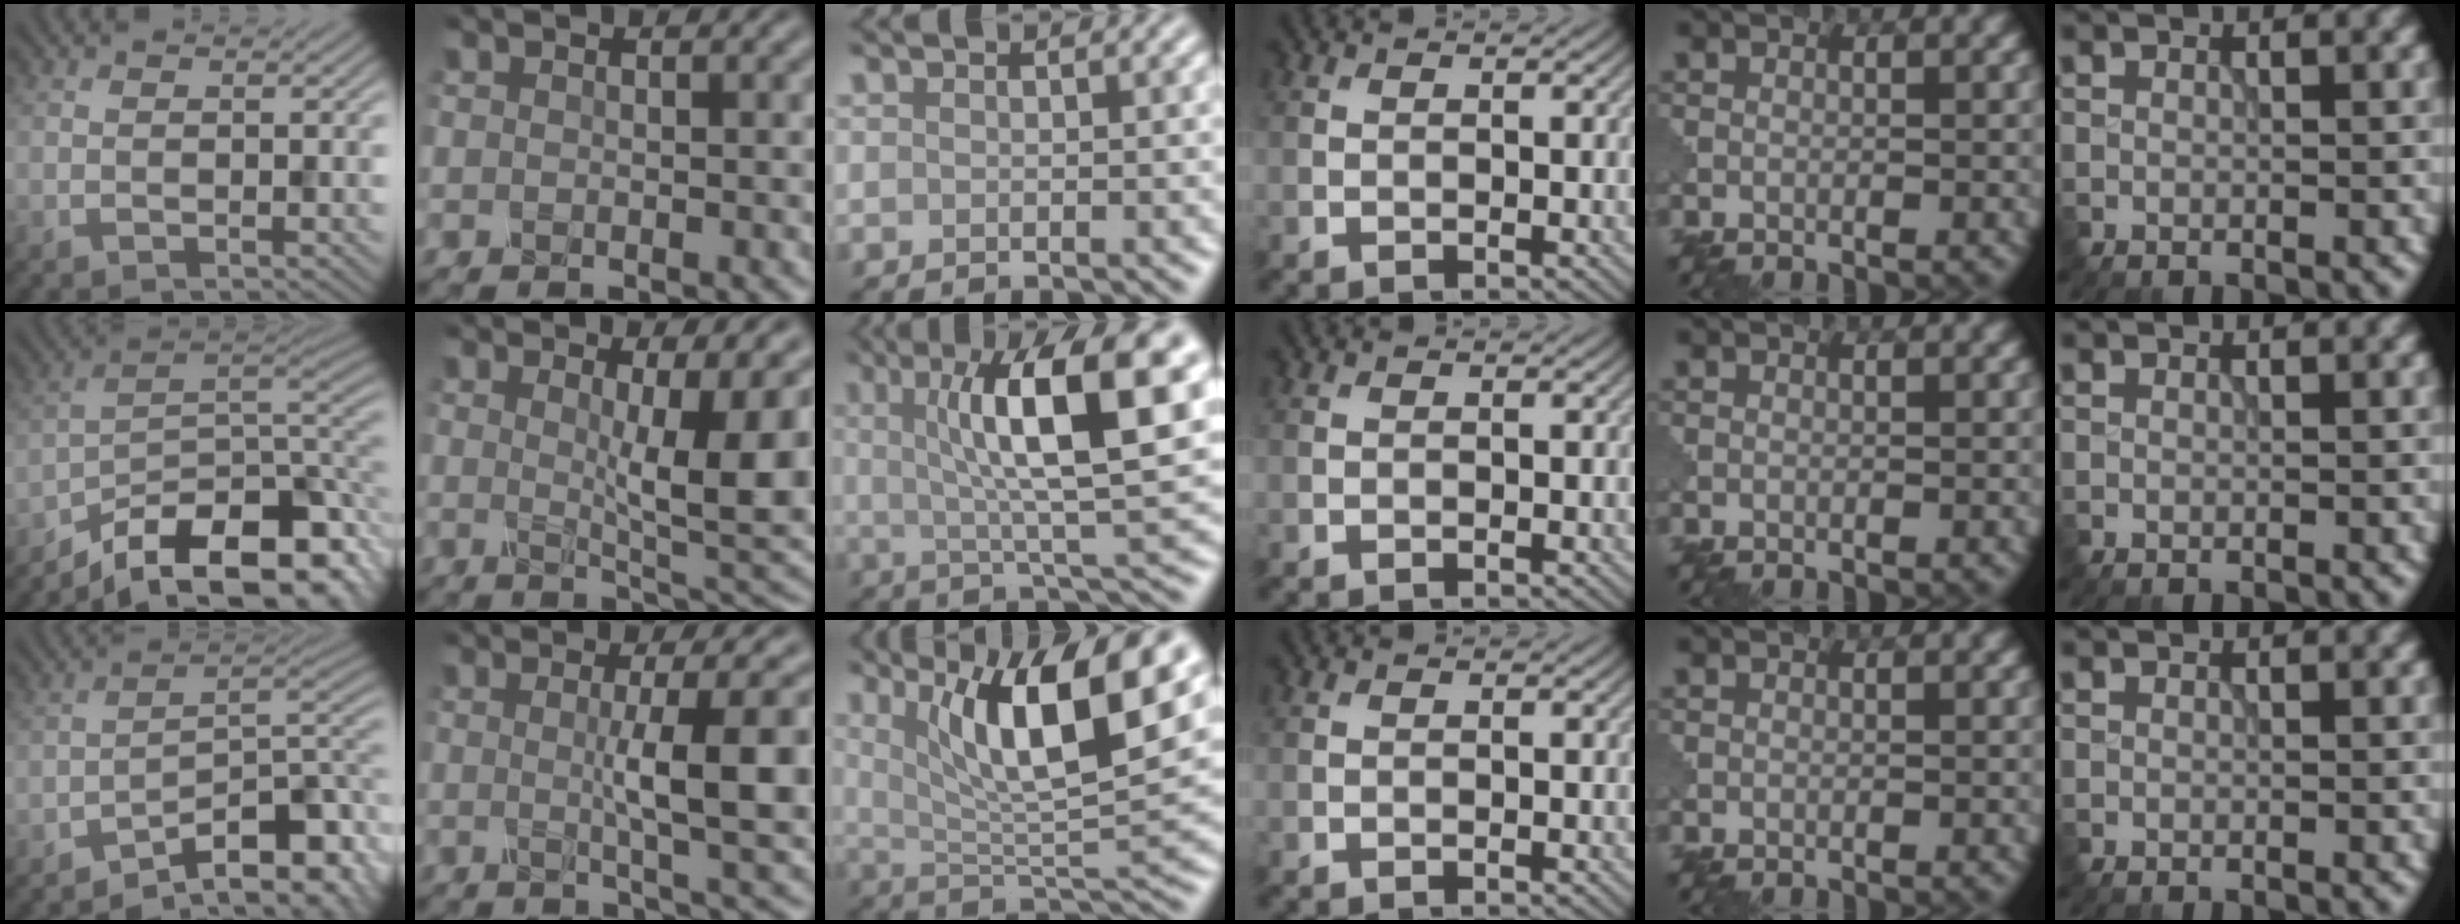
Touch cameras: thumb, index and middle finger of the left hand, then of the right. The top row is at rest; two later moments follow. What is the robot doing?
{"motion": "shake", "object": "salt shaker"}